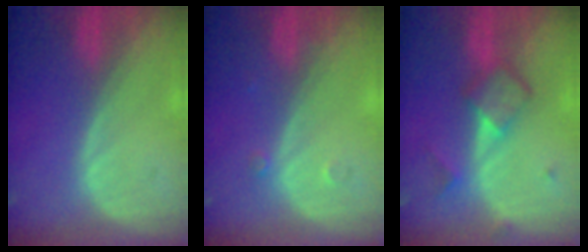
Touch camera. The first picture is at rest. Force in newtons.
{"total": 0.8, "press": 0.8, "slide": 0.1}
{"total": 5.1, "press": 5.1, "slide": 0.4}